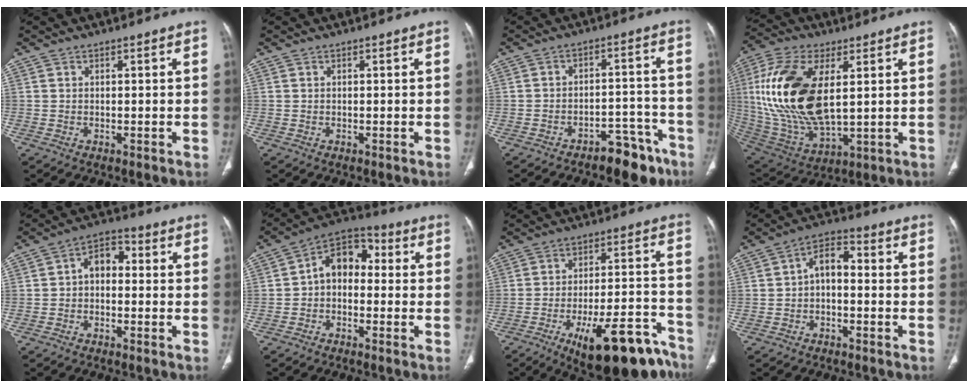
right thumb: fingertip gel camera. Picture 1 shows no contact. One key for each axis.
{"total": 0.0}
{"total": 9.4, "fx": -6.7, "fy": 4.4, "fz": 4.8, "tx": -0.040, "ty": 0.063, "tz": -0.093}
{"total": 22.4, "fx": 3.8, "fy": 11.0, "fz": 19.1, "tx": -0.404, "ty": -0.019, "tz": 0.077}
{"total": 5.9, "fx": -0.3, "fy": 4.0, "fz": 4.3, "tx": -0.052, "ty": 0.027, "tz": -0.020}
{"total": 9.3, "fx": -0.3, "fy": 6.6, "fz": 6.6, "tx": -0.077, "ty": 0.038, "tz": -0.026}
{"total": 20.9, "fx": -13.5, "fy": 6.9, "fz": 14.3, "tx": -0.145, "ty": 0.086, "tz": -0.198}
{"total": 5.9, "fx": -0.9, "fy": 3.5, "fz": 4.6, "tx": -0.070, "ty": 0.032, "tz": -0.027}